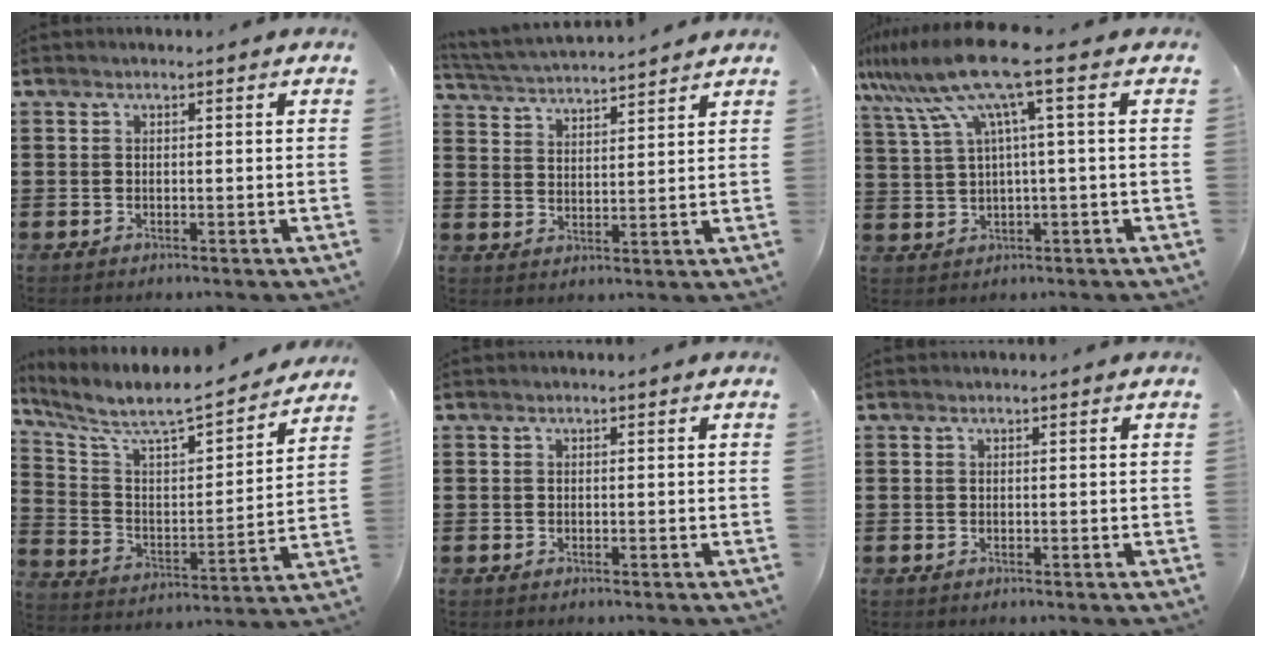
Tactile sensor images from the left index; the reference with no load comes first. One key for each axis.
{"total": 3.9, "fx": 3.9, "fy": -0.3, "fz": 0.5, "tx": -0.027, "ty": -0.027, "tz": 0.066}
{"total": 10.0, "fx": 4.4, "fy": 0.1, "fz": 9.0, "tx": -0.209, "ty": -0.024, "tz": 0.064}
{"total": 7.1, "fx": 6.1, "fy": 1.1, "fz": 3.4, "tx": -0.097, "ty": -0.052, "tz": 0.096}
{"total": 0.0}
{"total": 0.0}